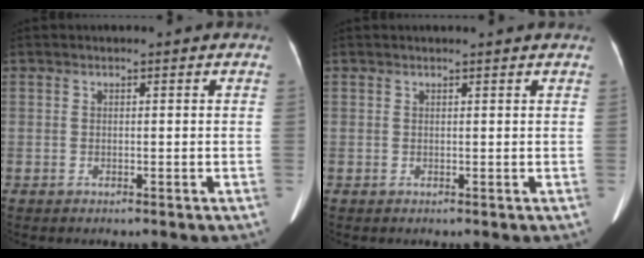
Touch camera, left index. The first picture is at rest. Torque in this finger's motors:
{"motor_torque": [0.03, -0.07, -0.01, 0.03]}